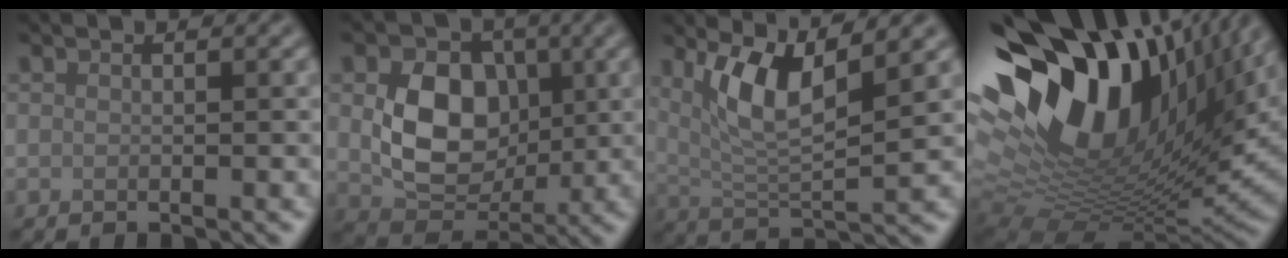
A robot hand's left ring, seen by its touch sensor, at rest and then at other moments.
{"total": 7.7, "force": [-0.1, 5.7, 5.1], "torque": [-0.090, -0.009, -0.006]}
{"total": 5.7, "force": [1.9, 1.8, 5.1], "torque": [-0.107, -0.015, 0.036]}
{"total": 19.3, "force": [5.6, 9.5, 15.8], "torque": [-0.280, 0.002, 0.106]}